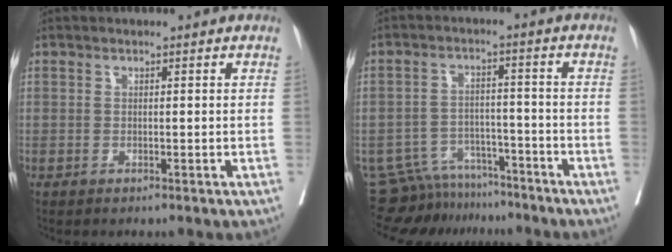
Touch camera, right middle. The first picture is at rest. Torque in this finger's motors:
{"motor_torque": [-0.72, -0.57, -0.21, -0.05]}